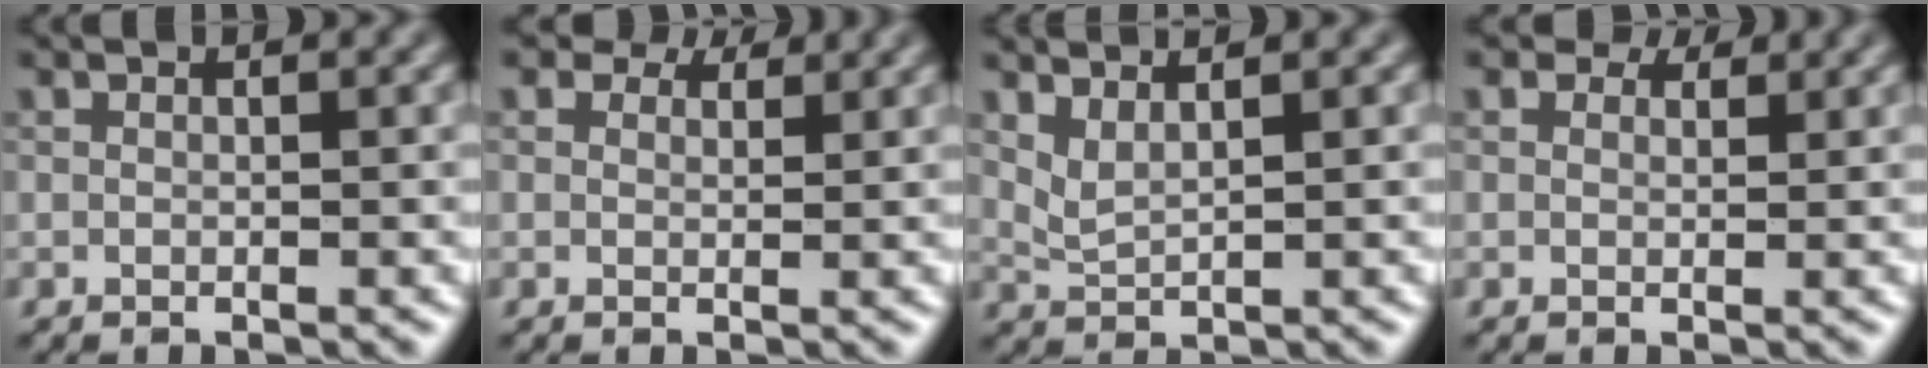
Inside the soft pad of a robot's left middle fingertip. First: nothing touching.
{"total": 3.0, "force": [2.5, 1.3, 1.0], "torque": [-0.019, -0.004, 0.031]}
{"total": 1.9, "force": [1.4, 0.5, 1.1], "torque": [-0.026, -0.004, 0.032]}
{"total": 2.1, "force": [1.7, 1.0, 0.7], "torque": [-0.017, -0.003, 0.015]}